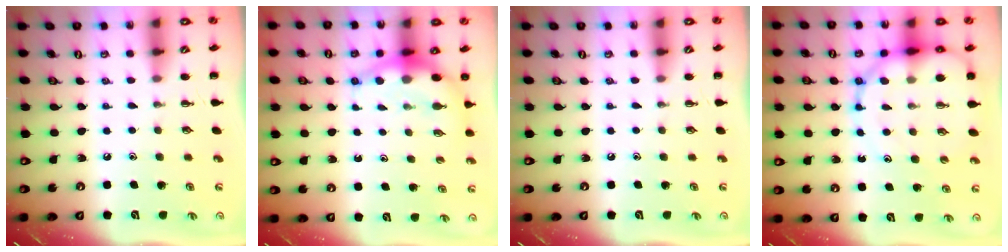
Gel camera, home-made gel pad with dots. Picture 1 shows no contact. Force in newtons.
{"total": 6.8, "press": 6.7, "slide": 1.6}
{"total": 0.0}
{"total": 14.7, "press": 14.3, "slide": 3.3}